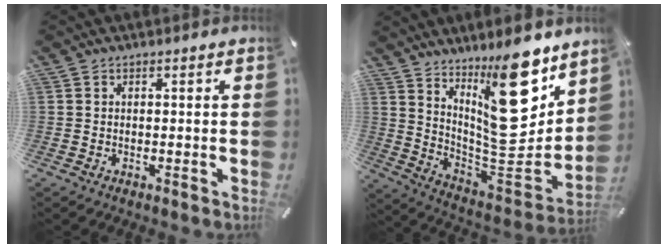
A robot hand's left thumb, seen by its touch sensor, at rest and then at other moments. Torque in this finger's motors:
{"motor_torque": [1.37, 1.28, 1.13, -1.08, 0.24]}